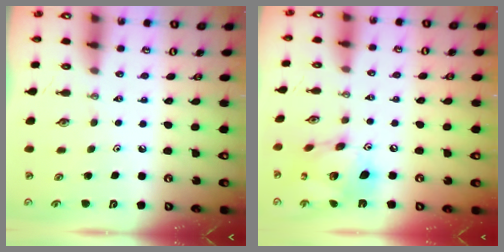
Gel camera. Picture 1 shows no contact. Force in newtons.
{"total": 16.8, "press": 16.7, "slide": 1.8}